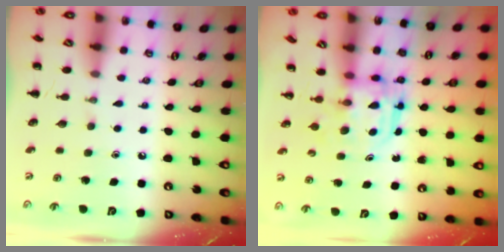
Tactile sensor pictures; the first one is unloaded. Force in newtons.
{"total": 3.1, "press": 3.1, "slide": 0.2}